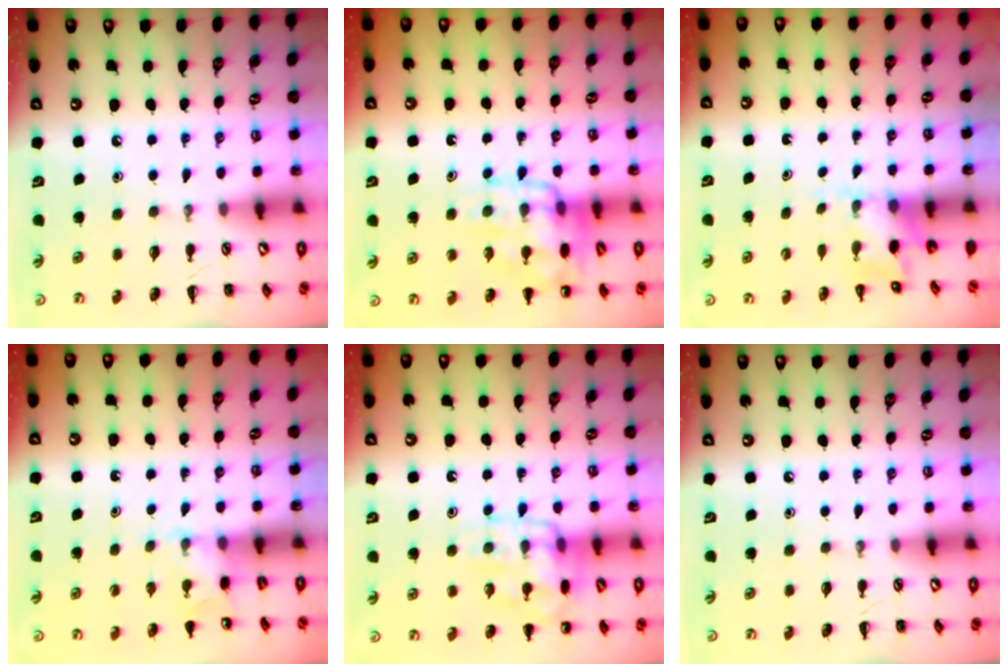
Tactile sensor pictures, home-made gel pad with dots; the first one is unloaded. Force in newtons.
{"total": 14.3, "press": 14.2, "slide": 1.9}
{"total": 2.3, "press": 2.3, "slide": 0.6}
{"total": 4.9, "press": 4.8, "slide": 1.0}
{"total": 13.3, "press": 13.3, "slide": 1.3}
{"total": 0.0}